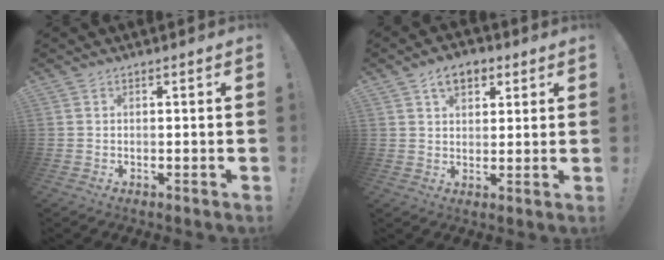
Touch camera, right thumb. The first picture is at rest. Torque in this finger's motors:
{"motor_torque": [-0.24, 0.64, 0.34, 0.72, 0.00]}